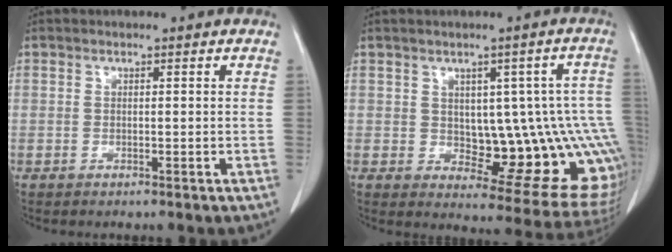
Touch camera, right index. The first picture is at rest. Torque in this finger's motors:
{"motor_torque": [0.51, 0.42, 0.20, 0.02]}